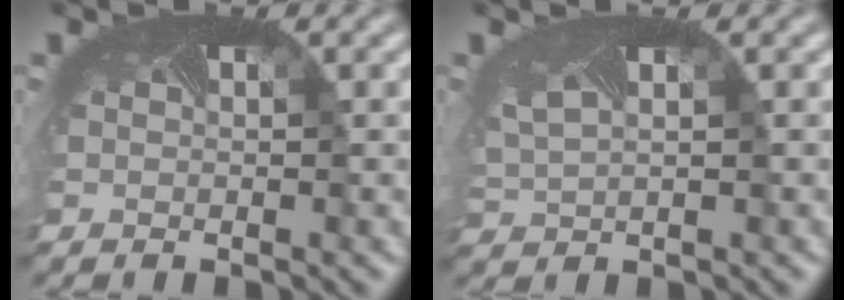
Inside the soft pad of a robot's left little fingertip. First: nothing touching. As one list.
[{"total": 1.9, "force": [1.2, 0.8, 1.2], "torque": [-0.046, -0.001, 0.039]}]